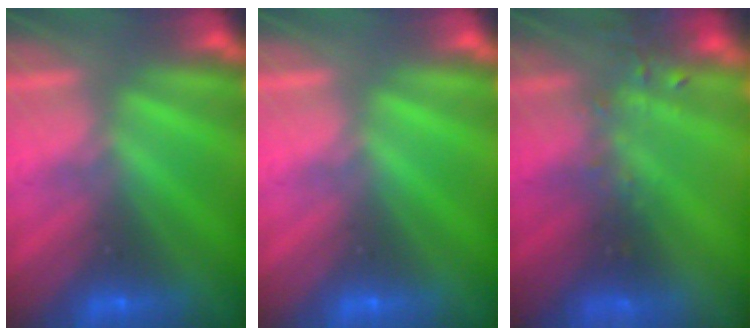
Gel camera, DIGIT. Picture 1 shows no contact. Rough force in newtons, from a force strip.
{"total": 0.0}
{"total": 9.0}